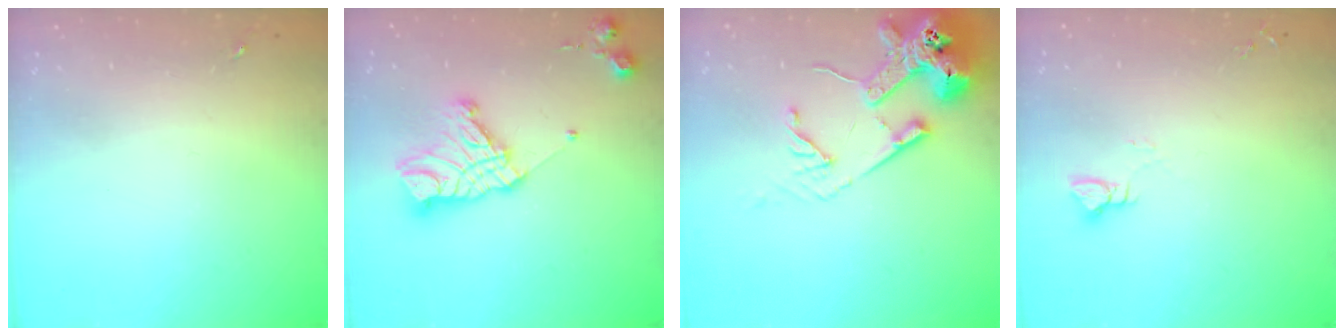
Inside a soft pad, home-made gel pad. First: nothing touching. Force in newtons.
{"total": 15.8, "press": 15.8, "slide": 1.3}
{"total": 16.6, "press": 16.5, "slide": 2.0}
{"total": 3.5, "press": 3.5, "slide": 0.3}